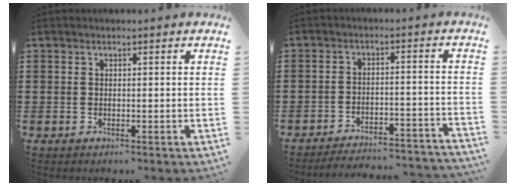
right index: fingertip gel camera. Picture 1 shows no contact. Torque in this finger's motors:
{"motor_torque": [1.09, 1.05, 0.35, 0.01]}